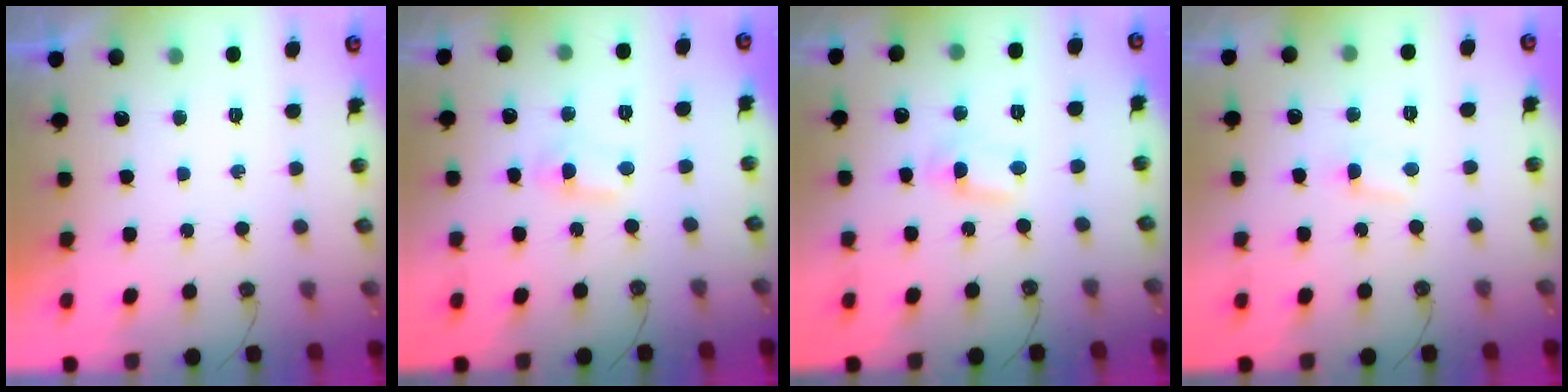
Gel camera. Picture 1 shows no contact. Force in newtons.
{"total": 1.2, "press": 1.0, "slide": 0.7}
{"total": 1.6, "press": 1.6, "slide": 0.2}
{"total": 1.9, "press": 1.9, "slide": 0.3}